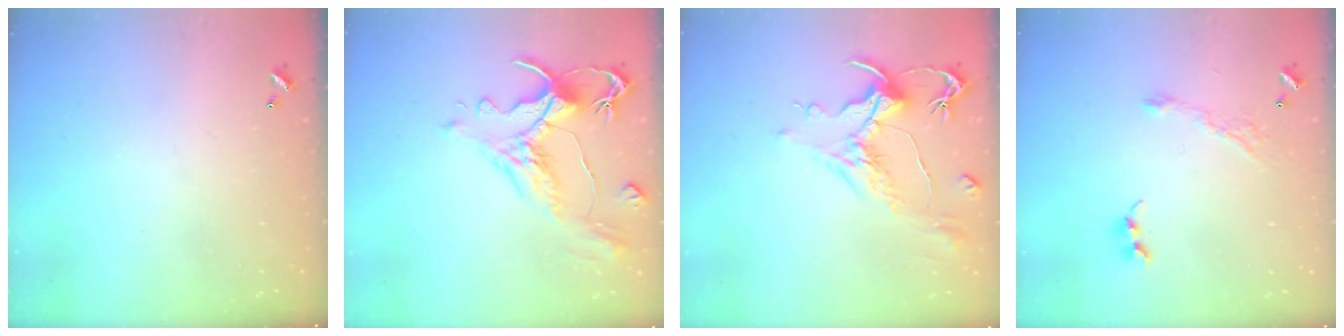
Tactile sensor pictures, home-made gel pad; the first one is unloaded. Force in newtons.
{"total": 1.5, "press": 0.2, "slide": 1.5}
{"total": 1.7, "press": 0.9, "slide": 1.5}
{"total": 5.0, "press": 4.9, "slide": 0.7}